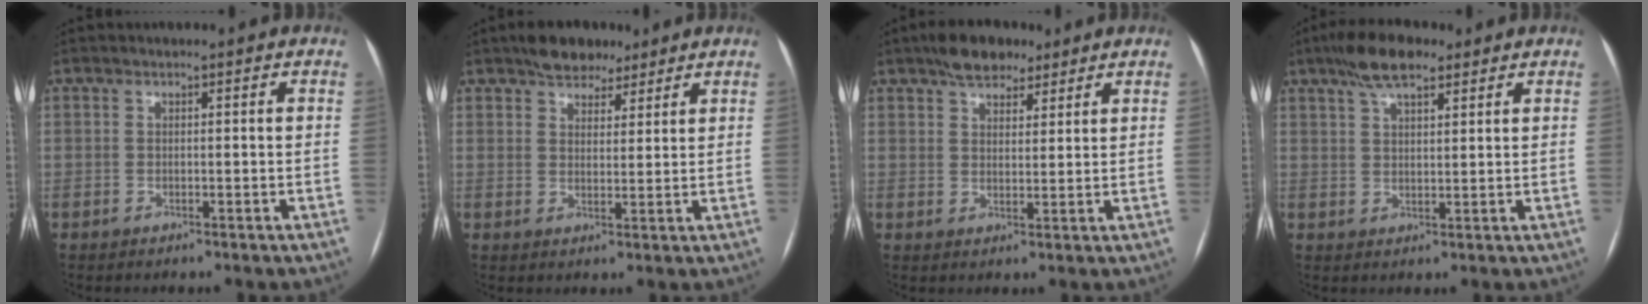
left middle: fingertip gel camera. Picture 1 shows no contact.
{"total": 6.0, "force": [4.6, 3.1, 2.3], "torque": [-0.034, 0.011, 0.077]}
{"total": 6.6, "force": [4.8, 3.1, 3.2], "torque": [-0.053, 0.015, 0.081]}
{"total": 7.2, "force": [5.0, 2.3, 4.7], "torque": [-0.092, 0.016, 0.087]}